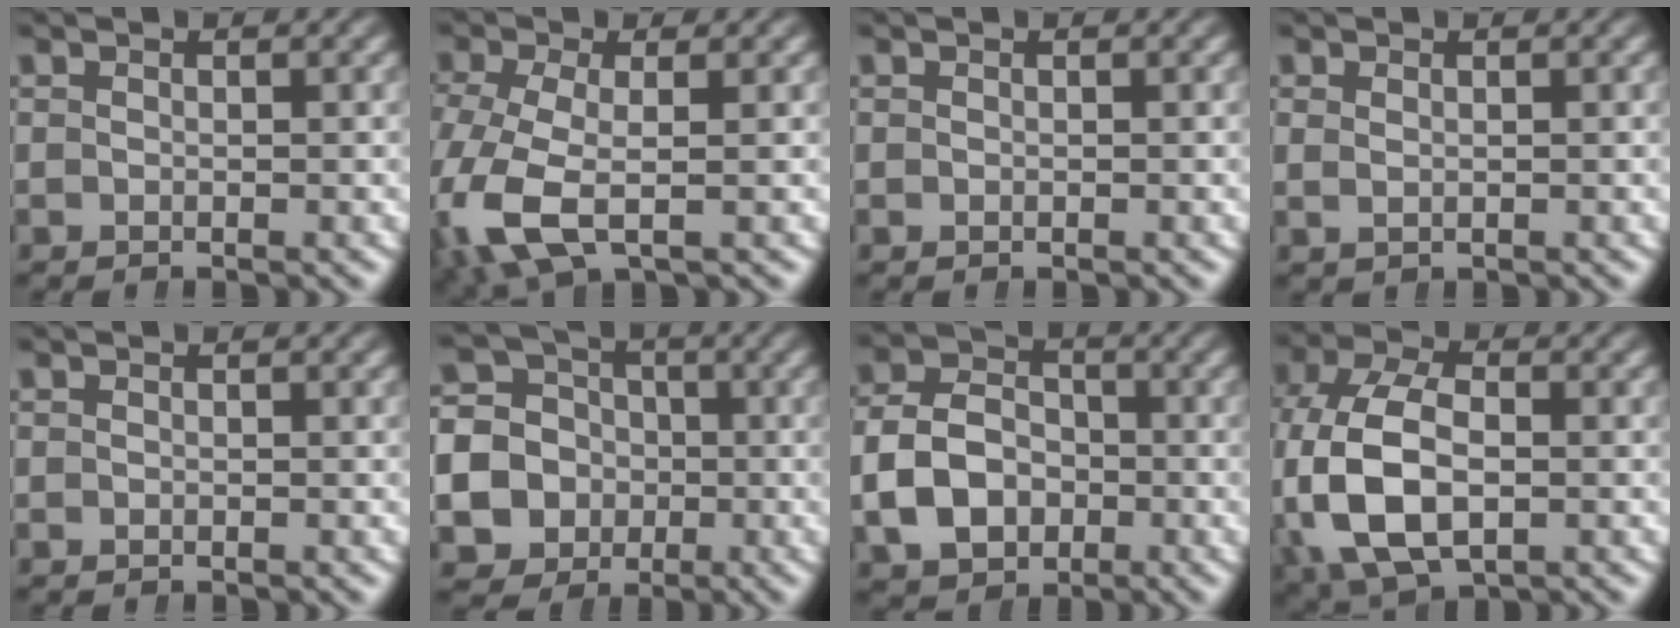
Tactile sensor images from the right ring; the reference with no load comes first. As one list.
[{"total": 6.3, "force": [-1.9, 4.2, 4.2], "torque": [-0.133, -0.041, -0.014]}, {"total": 0.0}, {"total": 0.6, "force": [0.3, 0.0, 0.5], "torque": [-0.007, -0.005, 0.012]}, {"total": 0.0}, {"total": 15.8, "force": [-2.8, 14.7, 5.1], "torque": [-0.155, -0.058, -0.056]}, {"total": 8.3, "force": [-1.4, 6.9, 4.3], "torque": [-0.086, -0.018, -0.022]}, {"total": 9.9, "force": [-1.2, 7.1, 6.8], "torque": [-0.190, -0.045, 0.004]}]